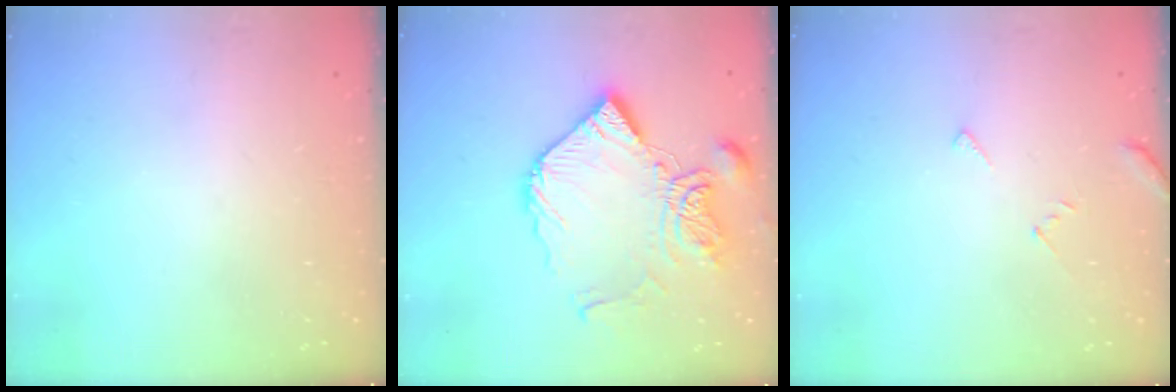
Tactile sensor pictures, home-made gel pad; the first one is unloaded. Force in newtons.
{"total": 17.8, "press": 17.7, "slide": 2.0}
{"total": 2.8, "press": 2.8, "slide": 0.2}